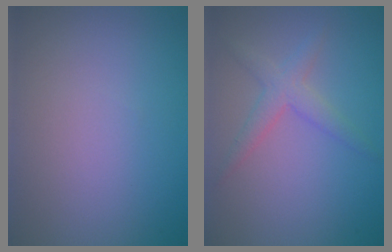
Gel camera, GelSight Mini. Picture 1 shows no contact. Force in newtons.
{"total": 2.4, "press": 2.4, "slide": 0.1}